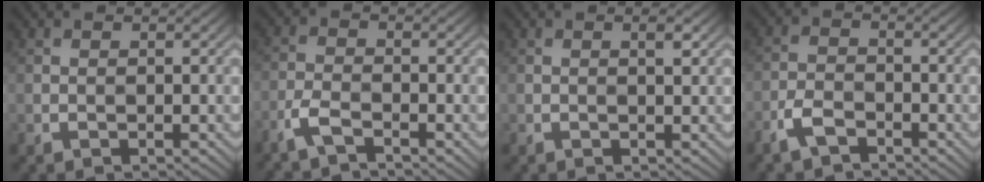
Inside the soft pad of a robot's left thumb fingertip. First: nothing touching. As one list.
[{"total": 3.7, "force": [-2.4, 1.2, 2.5], "torque": [-0.056, -0.005, -0.055]}, {"total": 1.6, "force": [1.2, 0.0, 1.1], "torque": [-0.001, 0.007, 0.013]}, {"total": 4.0, "force": [-2.5, 1.8, 2.5], "torque": [-0.051, -0.005, -0.059]}]